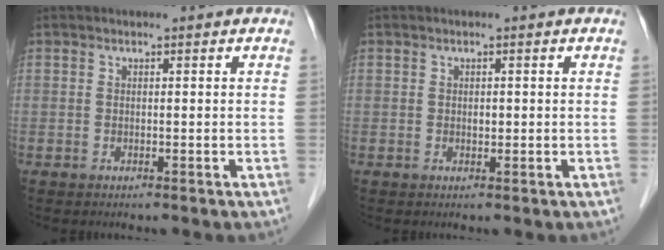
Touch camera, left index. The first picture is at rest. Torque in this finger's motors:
{"motor_torque": [0.08, 0.04, 0.00, 0.00]}